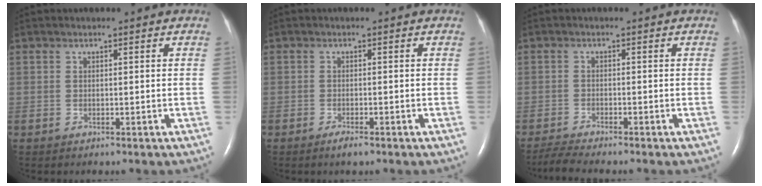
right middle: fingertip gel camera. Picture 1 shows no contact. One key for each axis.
{"total": 1.6, "fx": -1.2, "fy": 0.3, "fz": 1.0, "tx": -0.026, "ty": -0.004, "tz": -0.019}
{"total": 3.7, "fx": -3.5, "fy": -0.6, "fz": 1.2, "tx": -0.030, "ty": -0.018, "tz": -0.062}